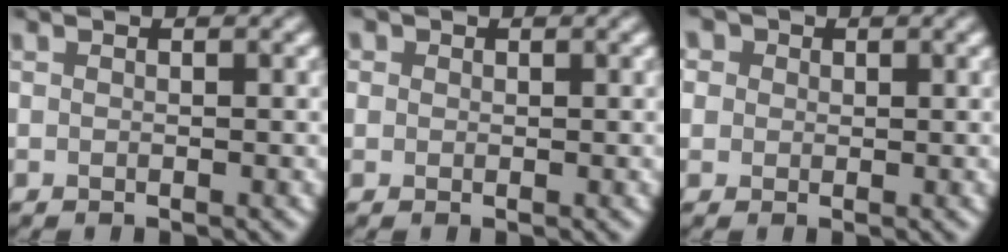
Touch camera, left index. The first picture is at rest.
{"total": 1.0, "force": [0.4, 0.9, 0.2], "torque": [0.001, 0.001, -0.001]}
{"total": 5.0, "force": [2.4, 3.7, 2.2], "torque": [-0.050, 0.020, 0.017]}